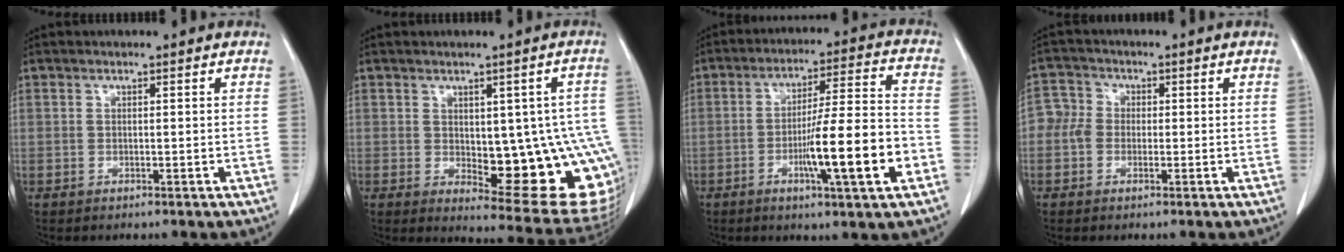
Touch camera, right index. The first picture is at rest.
{"total": 15.9, "force": [-2.2, 5.9, 14.6], "torque": [-0.119, 0.010, -0.003]}
{"total": 13.9, "force": [-4.5, 0.4, 13.2], "torque": [-0.211, -0.001, -0.071]}
{"total": 3.8, "force": [-0.5, 3.4, 1.4], "torque": [-0.024, 0.017, -0.017]}